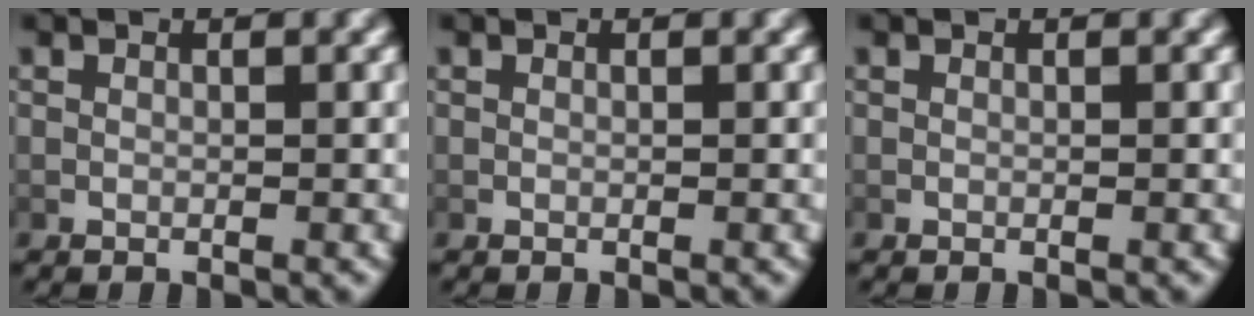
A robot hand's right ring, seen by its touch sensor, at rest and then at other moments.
{"total": 0.0}
{"total": 0.0}